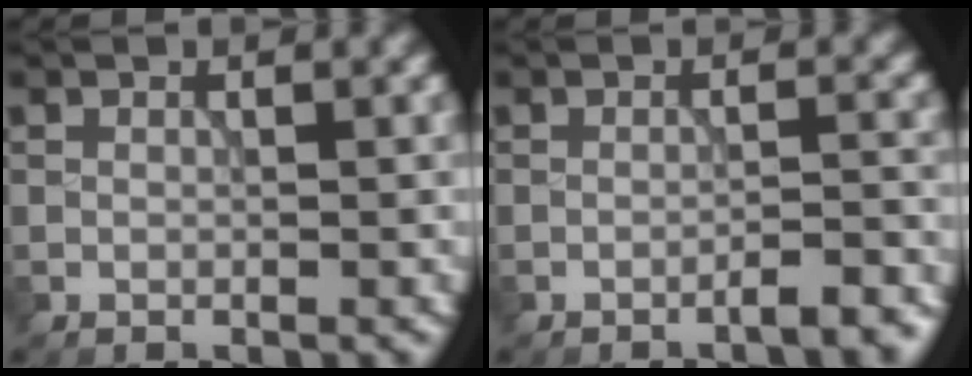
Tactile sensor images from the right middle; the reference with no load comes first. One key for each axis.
{"total": 2.9, "fx": -2.0, "fy": 0.6, "fz": 2.0, "tx": -0.019, "ty": 0.008, "tz": -0.037}